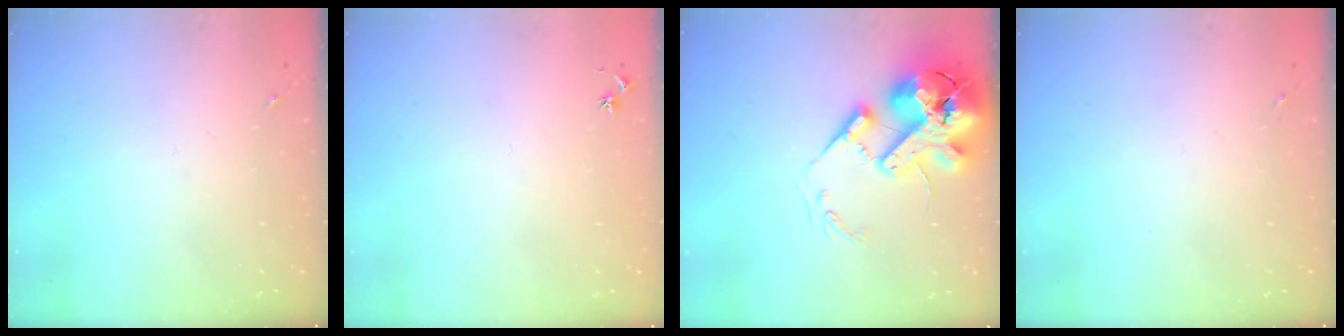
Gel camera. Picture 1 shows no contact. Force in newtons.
{"total": 3.0, "press": 2.9, "slide": 0.3}
{"total": 20.9, "press": 20.6, "slide": 3.4}
{"total": 0.0}